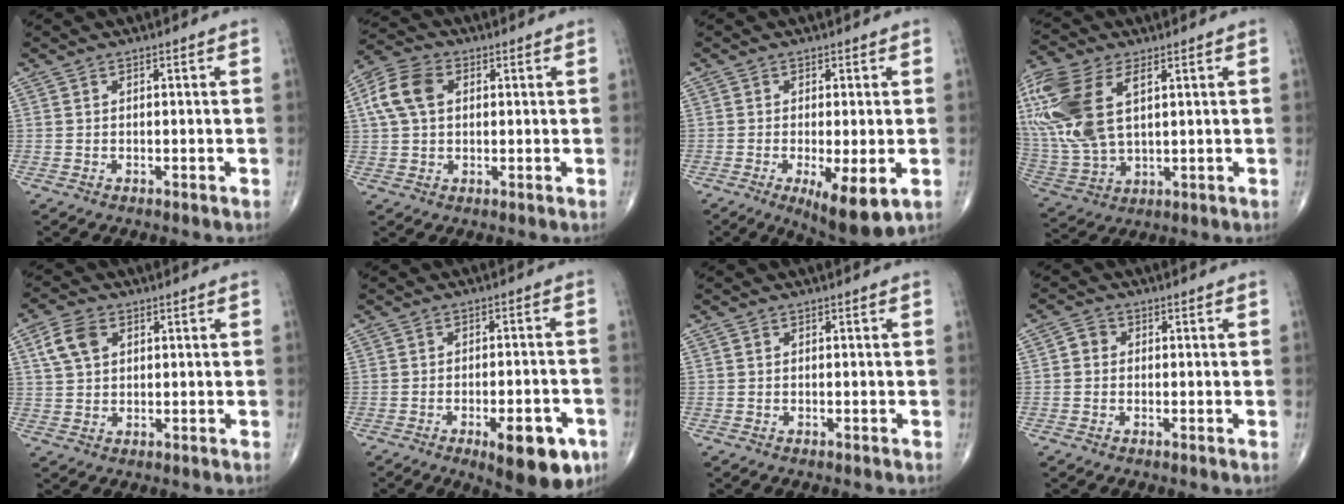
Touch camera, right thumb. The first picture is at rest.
{"total": 8.6, "force": [2.0, 5.9, 6.0], "torque": [-0.123, 0.017, 0.033]}
{"total": 9.2, "force": [-2.9, 2.6, 8.3], "torque": [-0.130, -0.023, -0.042]}
{"total": 20.2, "force": [6.3, 10.8, 15.9], "torque": [-0.382, -0.007, 0.123]}
{"total": 6.2, "force": [2.3, 4.2, 4.0], "torque": [-0.071, 0.002, 0.043]}
{"total": 11.9, "force": [-5.6, 4.3, 9.5], "torque": [-0.105, 0.018, -0.067]}
{"total": 0.0}
{"total": 2.3, "force": [0.0, 2.1, 1.0], "torque": [-0.006, 0.005, -0.006]}